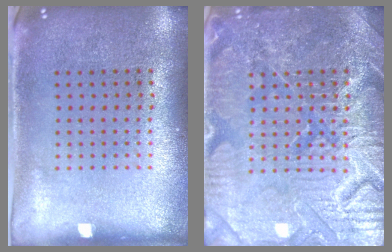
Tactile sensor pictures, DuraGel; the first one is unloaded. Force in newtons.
{"total": 7.4, "press": 7.3, "slide": 1.0}